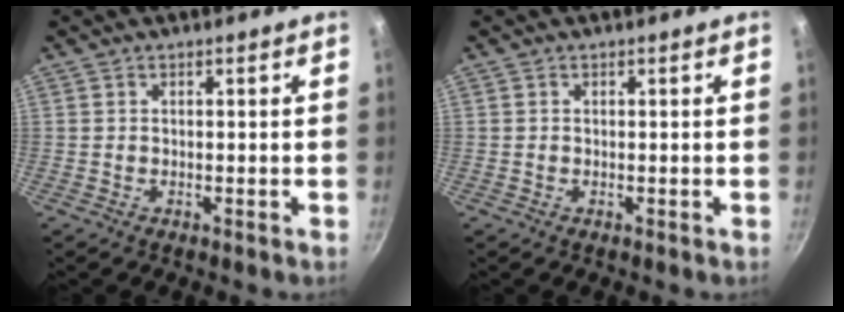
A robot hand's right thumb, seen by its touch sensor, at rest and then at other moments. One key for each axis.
{"total": 0.0}